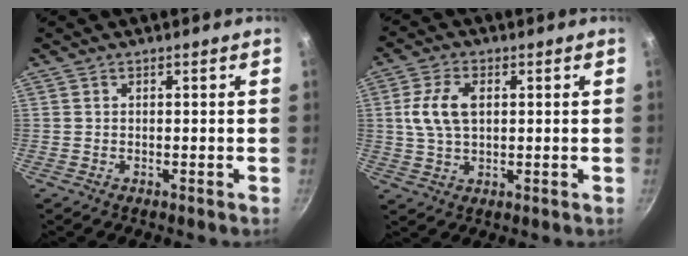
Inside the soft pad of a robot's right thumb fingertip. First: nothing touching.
{"total": 7.9, "force": [1.4, 4.7, 6.2], "torque": [-0.128, 0.005, 0.028]}